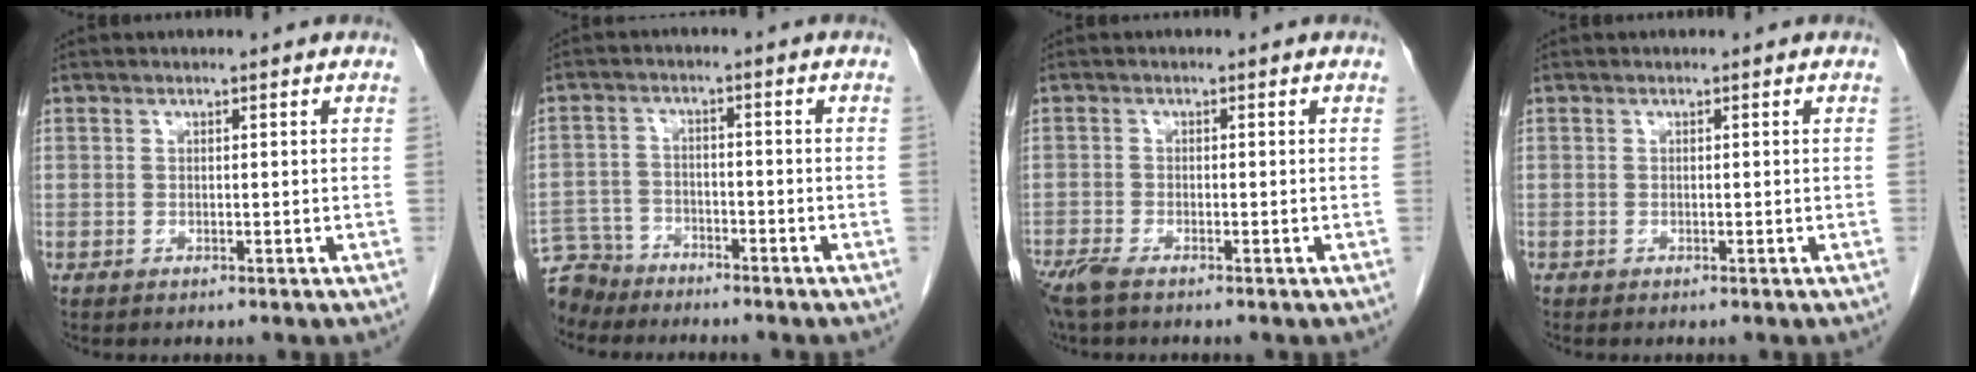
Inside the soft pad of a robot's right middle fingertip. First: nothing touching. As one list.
[{"total": 6.2, "force": [-5.8, 2.2, -0.3], "torque": [0.010, -0.003, -0.108]}, {"total": 3.8, "force": [-2.9, 0.7, 2.3], "torque": [-0.052, -0.013, -0.056]}, {"total": 0.0}]